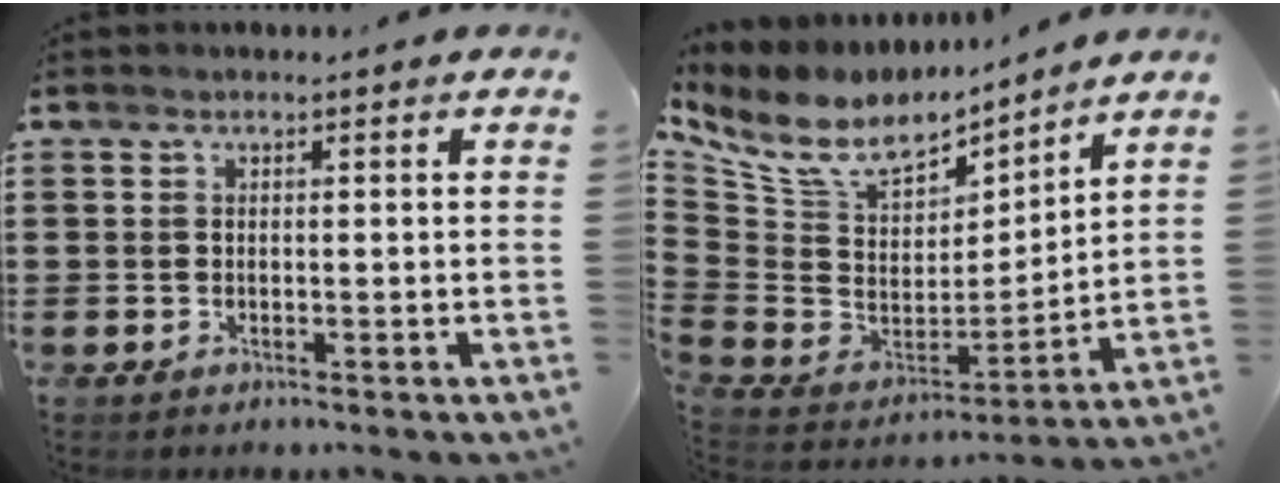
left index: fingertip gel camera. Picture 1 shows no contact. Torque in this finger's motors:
{"motor_torque": [2.14, 0.00, 0.56, 0.15]}